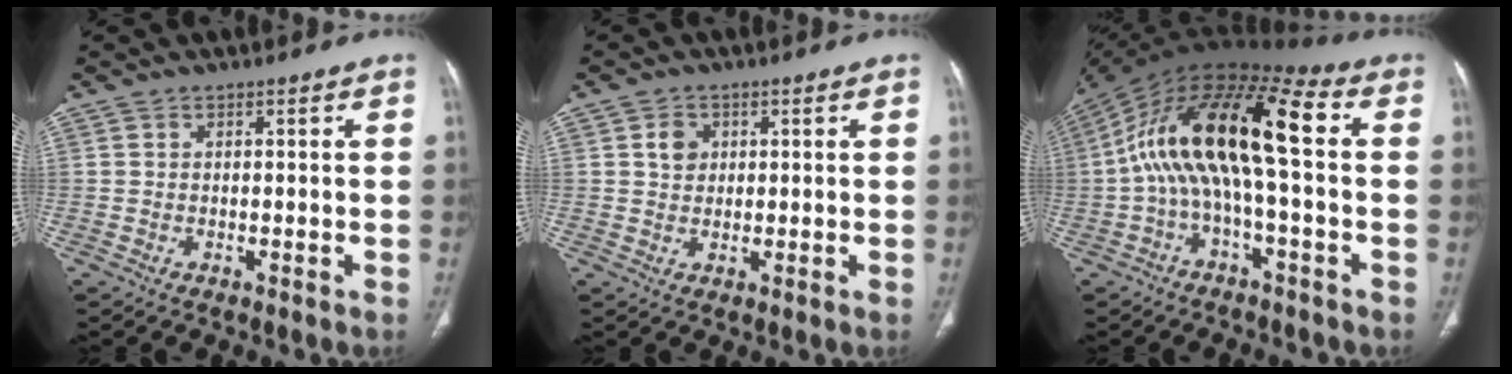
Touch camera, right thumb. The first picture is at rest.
{"total": 3.3, "force": [1.0, 2.7, 1.5], "torque": [-0.013, -0.002, 0.017]}
{"total": 18.5, "force": [0.0, 6.3, 17.3], "torque": [-0.315, 0.057, -0.013]}